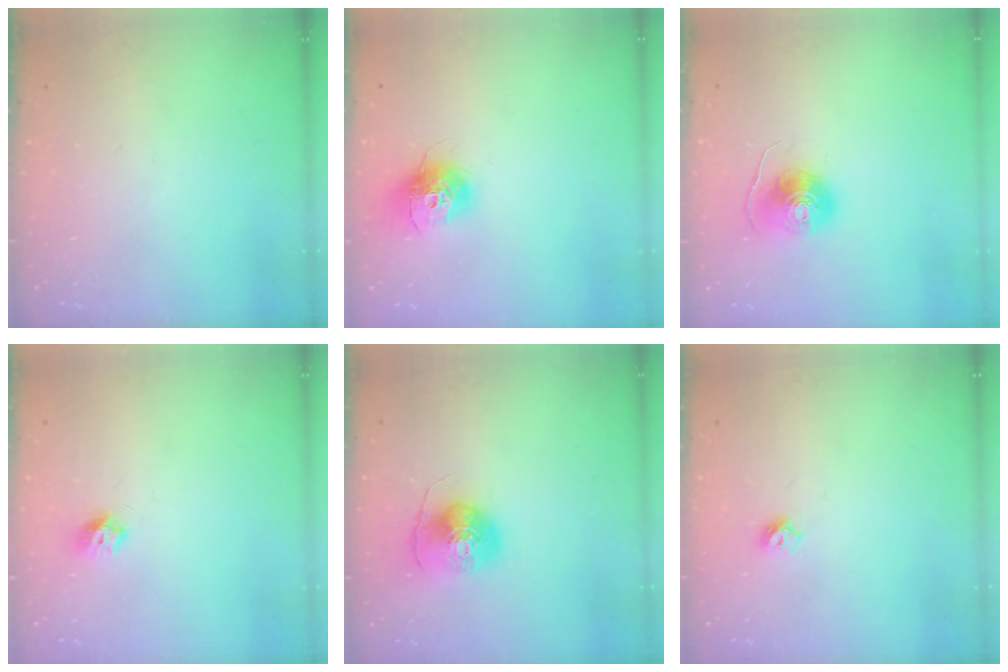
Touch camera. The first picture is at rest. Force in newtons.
{"total": 12.1, "press": 12.1, "slide": 0.8}
{"total": 8.7, "press": 8.7, "slide": 0.5}
{"total": 7.6, "press": 7.6, "slide": 0.7}
{"total": 9.8, "press": 9.7, "slide": 1.4}
{"total": 5.5, "press": 5.5, "slide": 0.7}